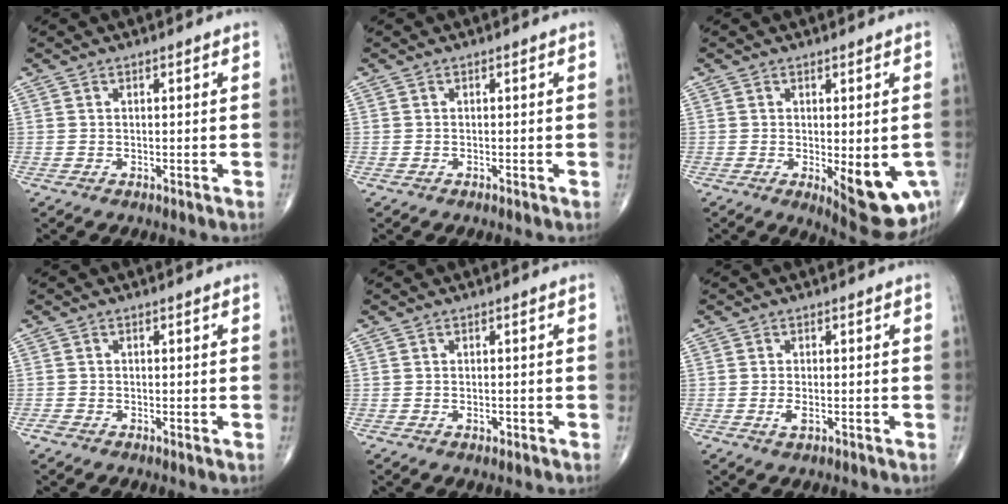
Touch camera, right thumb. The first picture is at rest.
{"total": 0.0}
{"total": 10.2, "force": [-2.7, 3.7, 9.1], "torque": [-0.101, -0.018, -0.026]}
{"total": 0.9, "force": [-0.5, 0.5, 0.6], "torque": [-0.008, -0.002, -0.013]}
{"total": 0.9, "force": [-0.3, 0.5, 0.7], "torque": [-0.011, -0.001, -0.006]}
{"total": 1.8, "force": [-0.5, 0.6, 1.6], "torque": [-0.035, -0.004, -0.010]}